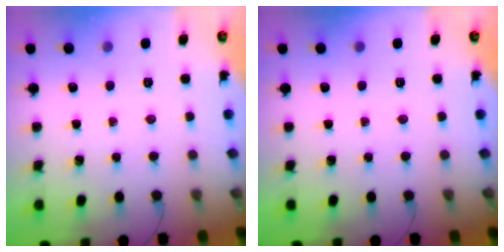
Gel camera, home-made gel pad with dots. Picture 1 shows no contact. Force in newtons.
{"total": 0.0}